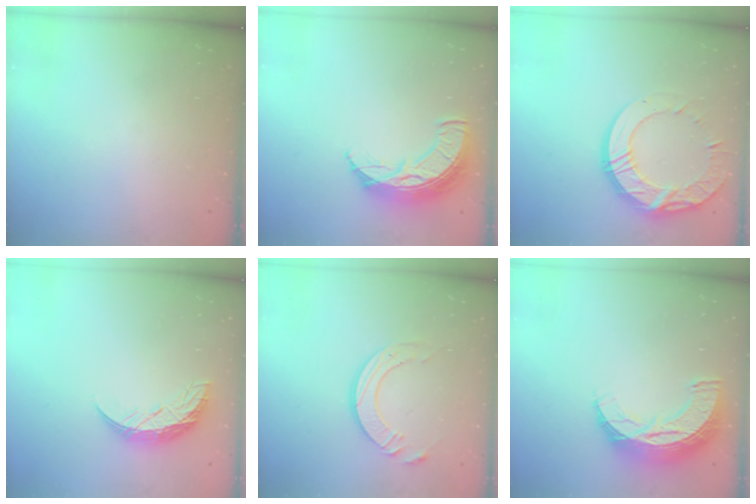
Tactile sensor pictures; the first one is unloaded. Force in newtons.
{"total": 13.7, "press": 13.7, "slide": 1.0}
{"total": 15.9, "press": 15.8, "slide": 1.4}
{"total": 10.0, "press": 10.0, "slide": 0.6}
{"total": 10.7, "press": 10.7, "slide": 1.1}
{"total": 12.7, "press": 12.7, "slide": 0.8}